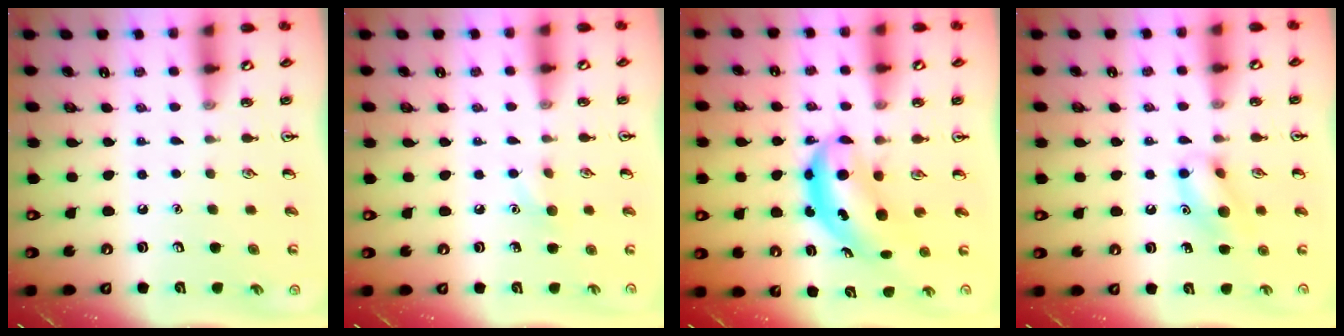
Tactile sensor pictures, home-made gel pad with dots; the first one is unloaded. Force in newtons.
{"total": 5.7, "press": 5.4, "slide": 1.7}
{"total": 6.3, "press": 6.0, "slide": 1.6}
{"total": 10.8, "press": 10.7, "slide": 1.8}